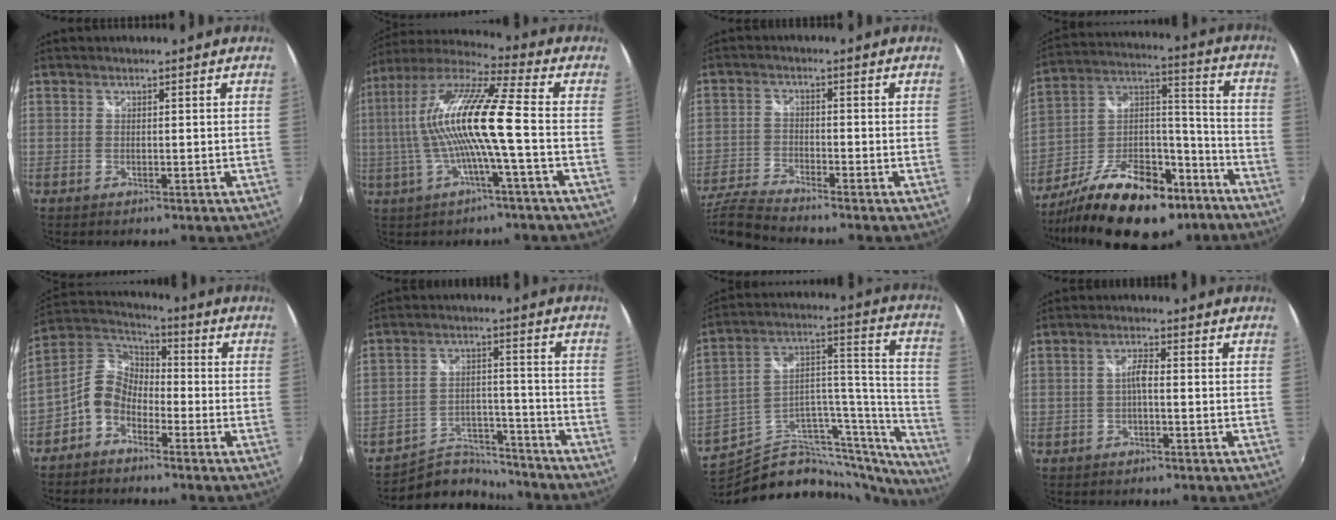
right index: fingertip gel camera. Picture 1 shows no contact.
{"total": 16.0, "force": [-1.4, 0.2, 16.0], "torque": [-0.289, 0.004, -0.031]}
{"total": 9.2, "force": [-8.4, 0.8, 3.8], "torque": [-0.099, -0.022, -0.167]}
{"total": 24.7, "force": [-16.0, 11.7, 14.8], "torque": [-0.270, 0.011, -0.248]}
{"total": 8.6, "force": [-4.5, 6.0, 4.3], "torque": [-0.095, 0.023, -0.100]}
{"total": 10.7, "force": [-9.9, 4.0, 0.8], "torque": [-0.022, 0.030, -0.153]}
{"total": 25.3, "force": [-19.4, 9.9, 12.8], "torque": [-0.161, 0.051, -0.297]}
{"total": 2.2, "force": [-0.7, 0.4, 2.1], "torque": [-0.043, 0.007, -0.014]}